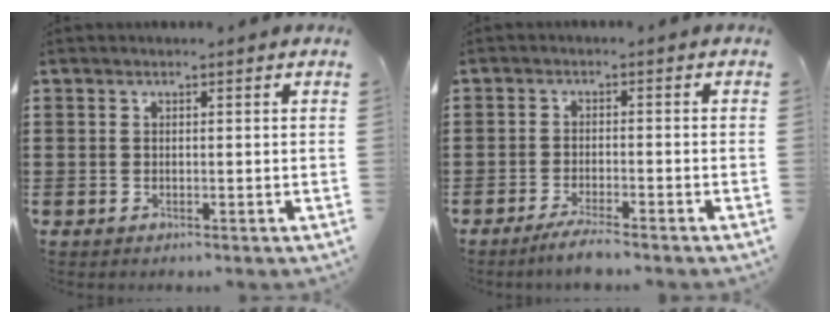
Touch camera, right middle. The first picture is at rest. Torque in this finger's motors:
{"motor_torque": [0.88, -0.50, 0.03, 0.06]}